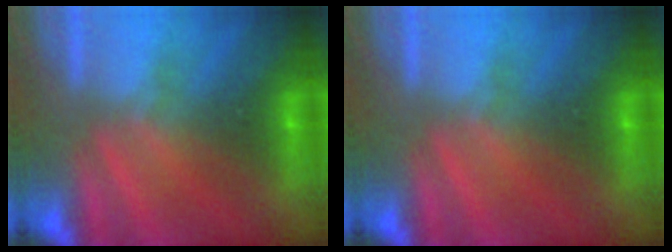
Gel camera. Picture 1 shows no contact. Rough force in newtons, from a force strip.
{"total": 0.0}